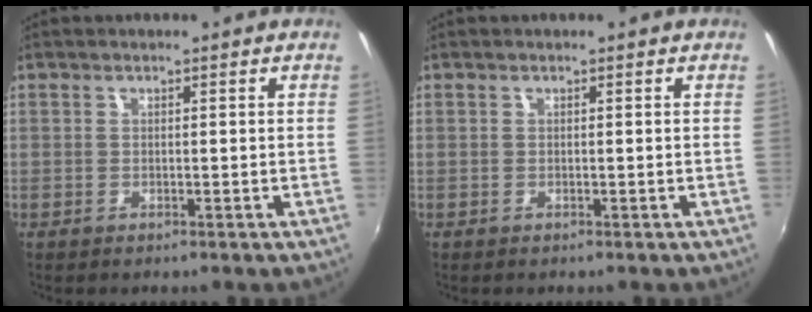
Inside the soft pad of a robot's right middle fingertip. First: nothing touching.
{"total": 0.0}